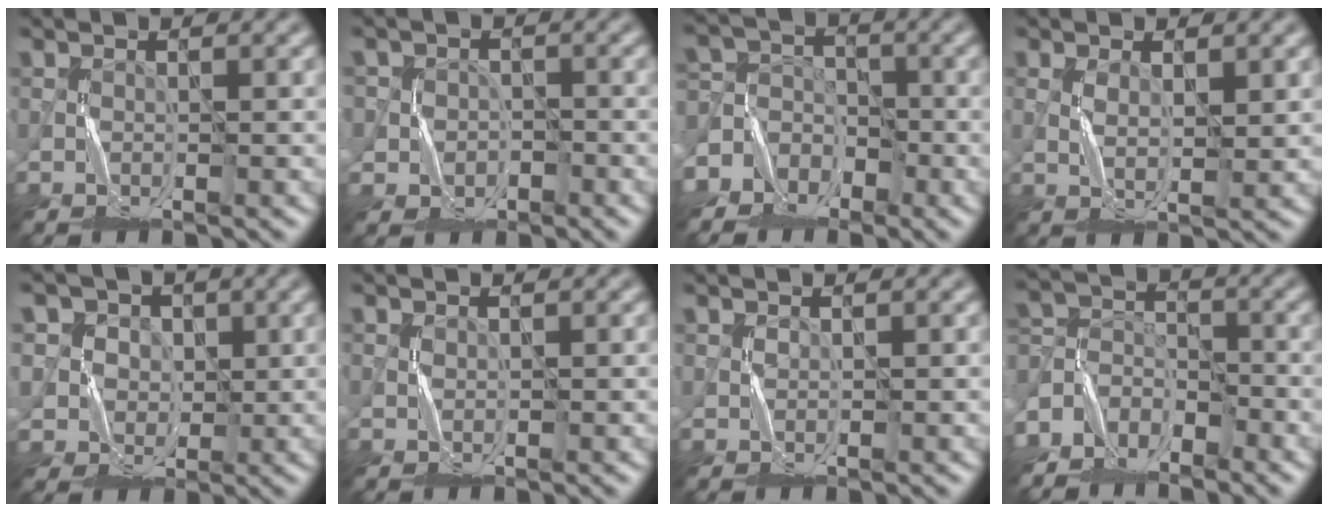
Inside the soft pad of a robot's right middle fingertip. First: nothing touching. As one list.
[{"total": 3.1, "force": [-0.6, 3.1, 0.4], "torque": [0.003, 0.007, -0.028]}, {"total": 6.1, "force": [-3.8, 4.8, 0.3], "torque": [0.009, 0.013, -0.093]}, {"total": 1.9, "force": [0.5, 0.7, 1.6], "torque": [-0.040, -0.002, 0.014]}, {"total": 5.5, "force": [2.2, 4.9, 1.3], "torque": [-0.035, 0.004, 0.034]}, {"total": 0.0}, {"total": 0.6, "force": [0.5, 0.3, 0.0], "torque": [-0.004, 0.000, 0.013]}, {"total": 5.0, "force": [-4.4, 2.3, 0.5], "torque": [-0.006, 0.004, -0.094]}]